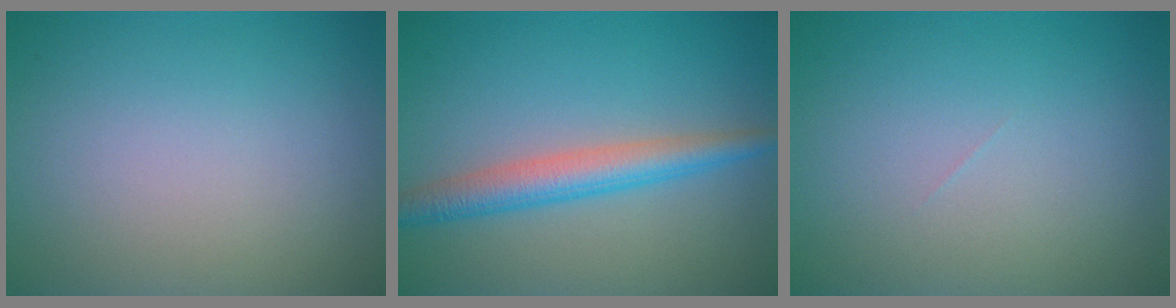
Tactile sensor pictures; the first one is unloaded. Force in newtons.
{"total": 3.9, "press": 3.9, "slide": 0.1}
{"total": 0.0}